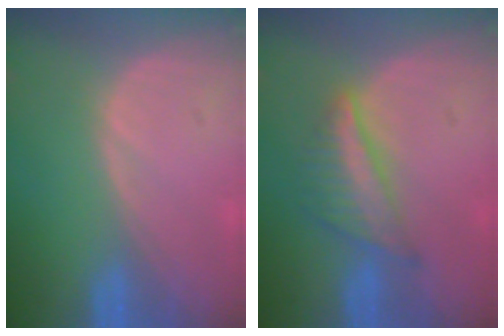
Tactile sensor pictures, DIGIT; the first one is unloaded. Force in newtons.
{"total": 5.9, "press": 5.7, "slide": 1.6}